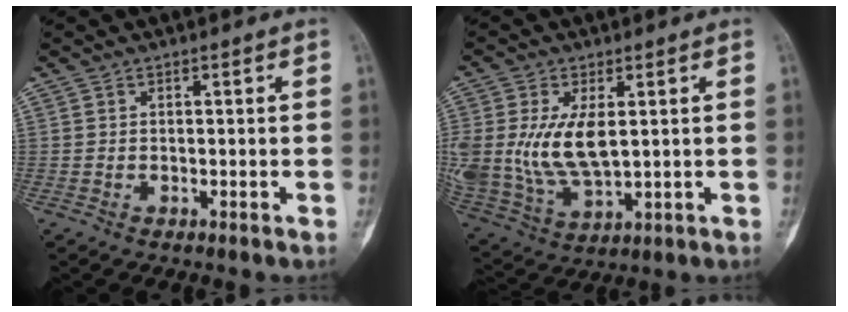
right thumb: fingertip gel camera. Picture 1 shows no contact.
{"total": 15.8, "force": [1.7, 8.6, 13.1], "torque": [-0.284, -0.020, 0.052]}